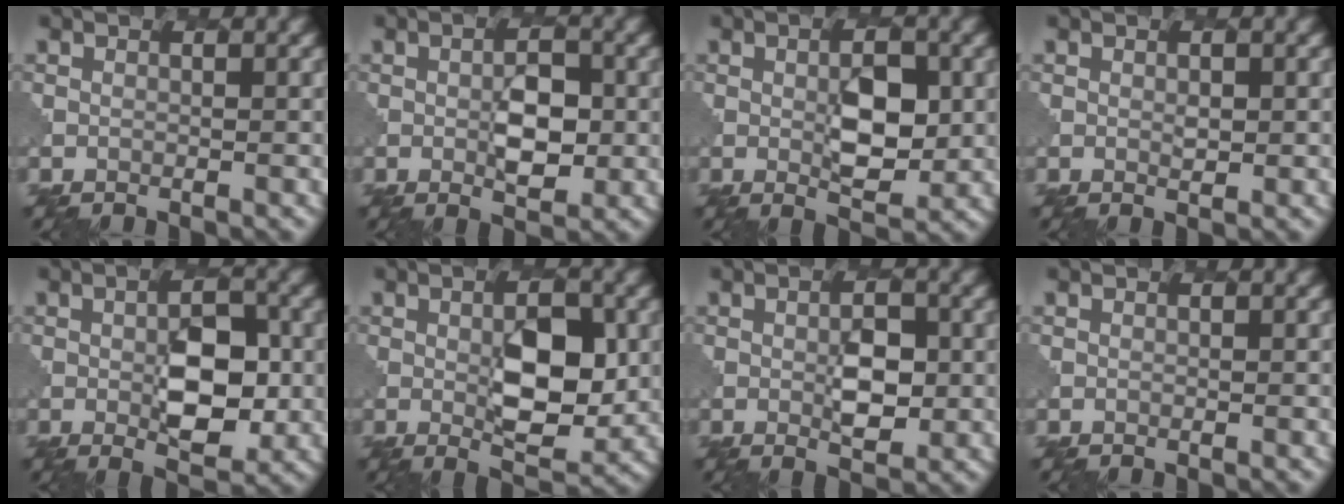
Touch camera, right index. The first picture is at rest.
{"total": 3.4, "force": [-0.1, 1.6, 3.0], "torque": [-0.045, -0.001, 0.002]}
{"total": 4.1, "force": [0.3, 1.8, 3.7], "torque": [-0.060, -0.004, 0.009]}
{"total": 0.7, "force": [0.4, 0.3, 0.5], "torque": [-0.008, -0.004, 0.009]}
{"total": 5.3, "force": [-0.3, 2.4, 4.7], "torque": [-0.071, -0.003, -0.001]}
{"total": 5.9, "force": [0.2, 2.4, 5.3], "torque": [-0.081, -0.006, 0.008]}
{"total": 3.1, "force": [0.1, 1.5, 2.7], "torque": [-0.041, -0.004, 0.005]}
{"total": 0.0}